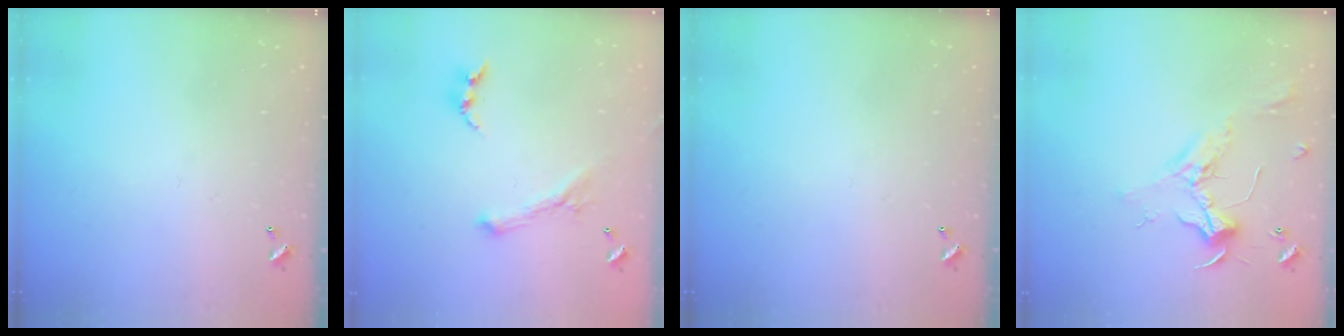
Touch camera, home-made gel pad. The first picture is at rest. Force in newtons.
{"total": 0.0}
{"total": 0.0}
{"total": 2.4, "press": 2.3, "slide": 0.9}